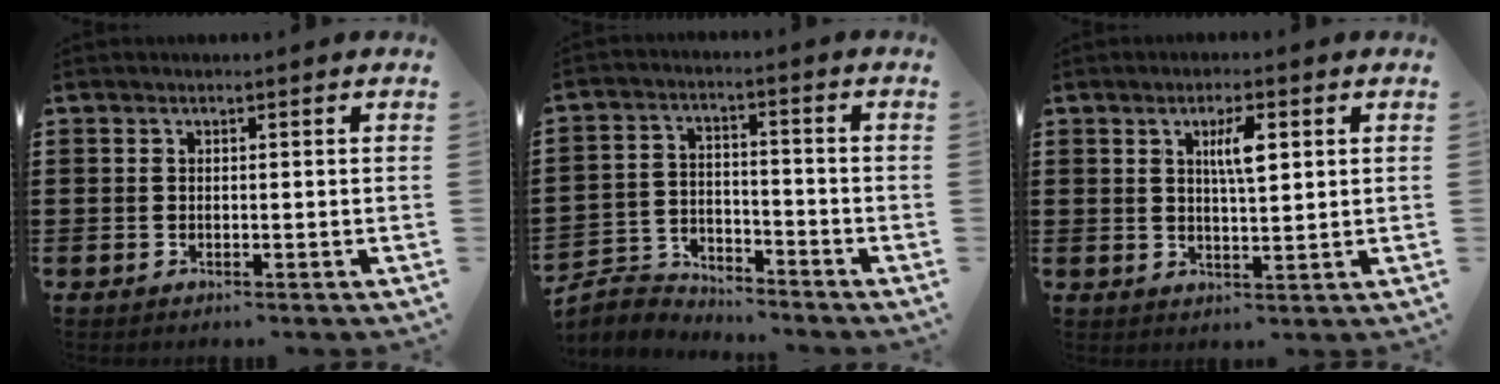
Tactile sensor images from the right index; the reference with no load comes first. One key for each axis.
{"total": 4.5, "fx": -4.3, "fy": 1.2, "fz": 0.1, "tx": -0.024, "ty": 0.003, "tz": -0.095}
{"total": 4.6, "fx": 1.5, "fy": 1.2, "fz": 4.2, "tx": -0.079, "ty": 0.004, "tz": 0.020}